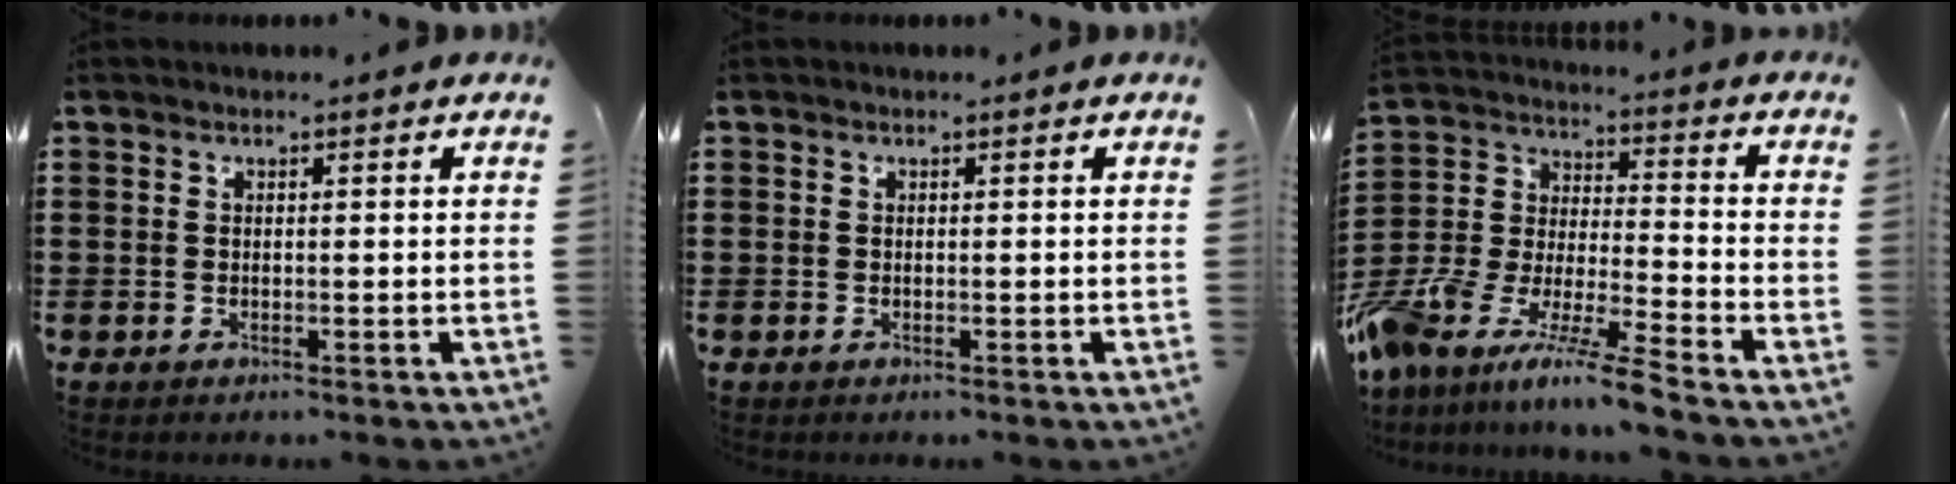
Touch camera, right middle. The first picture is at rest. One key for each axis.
{"total": 0.0}
{"total": 10.2, "fx": -9.3, "fy": -0.1, "fz": 4.2, "tx": -0.095, "ty": 0.001, "tz": -0.194}